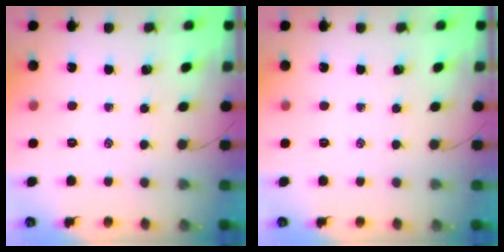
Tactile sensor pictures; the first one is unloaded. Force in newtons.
{"total": 0.0}